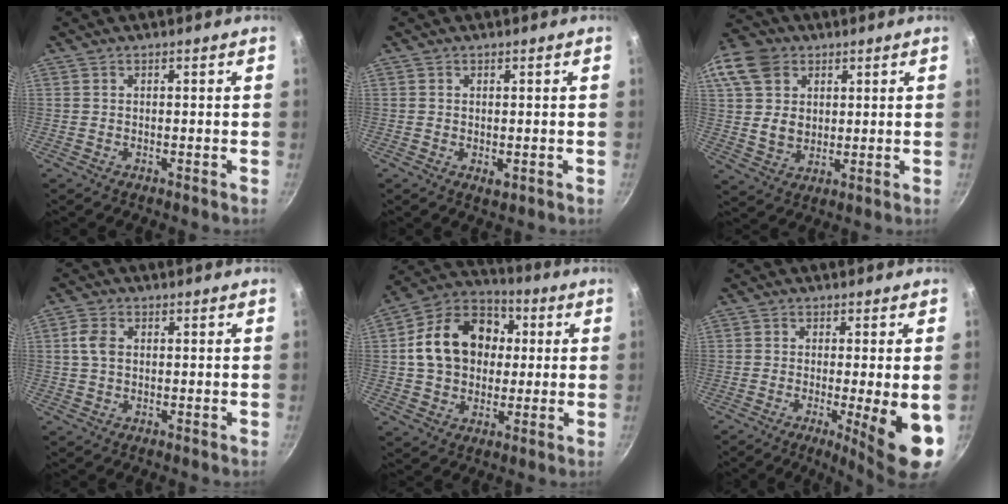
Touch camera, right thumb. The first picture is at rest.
{"total": 1.5, "force": [-0.1, 0.9, 1.1], "torque": [-0.017, -0.004, -0.001]}
{"total": 18.0, "force": [6.7, 14.1, 9.0], "torque": [-0.191, 0.011, 0.125]}
{"total": 4.0, "force": [0.5, 2.8, 2.7], "torque": [-0.051, 0.006, 0.004]}
{"total": 17.9, "force": [2.4, 13.9, 11.0], "torque": [-0.158, 0.029, 0.030]}
{"total": 10.9, "force": [-2.4, 1.6, 10.5], "torque": [-0.143, -0.009, -0.027]}